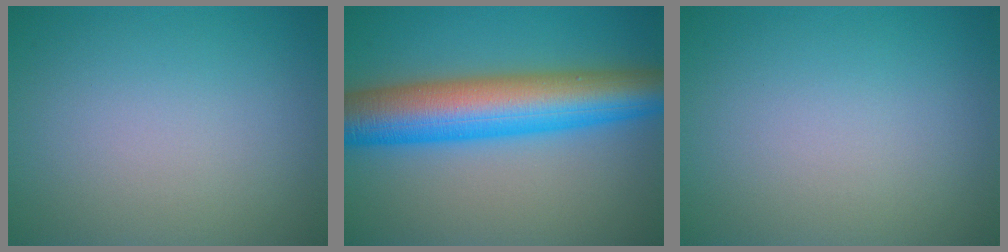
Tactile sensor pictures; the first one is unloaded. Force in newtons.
{"total": 10.6, "press": 10.6, "slide": 0.1}
{"total": 0.0}